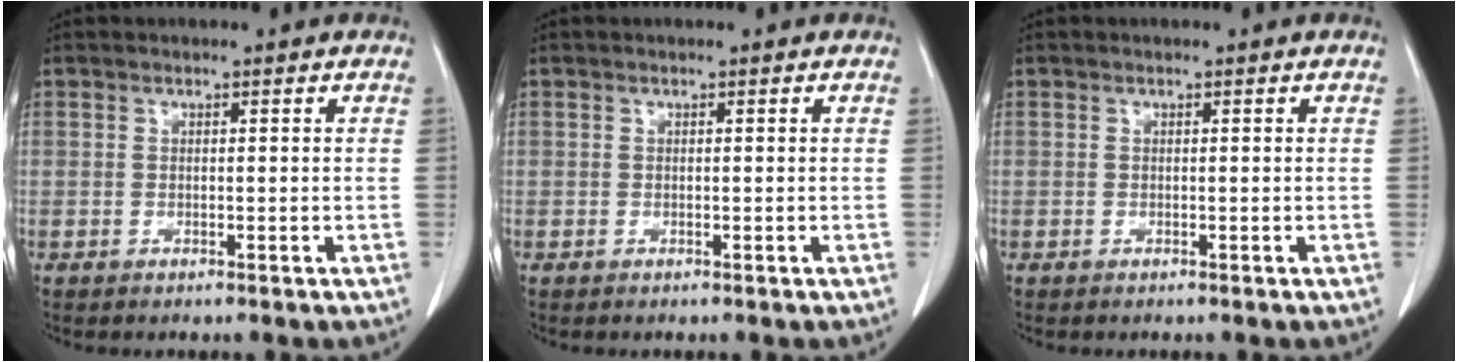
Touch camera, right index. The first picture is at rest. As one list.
[{"total": 0.0}, {"total": 0.0}]